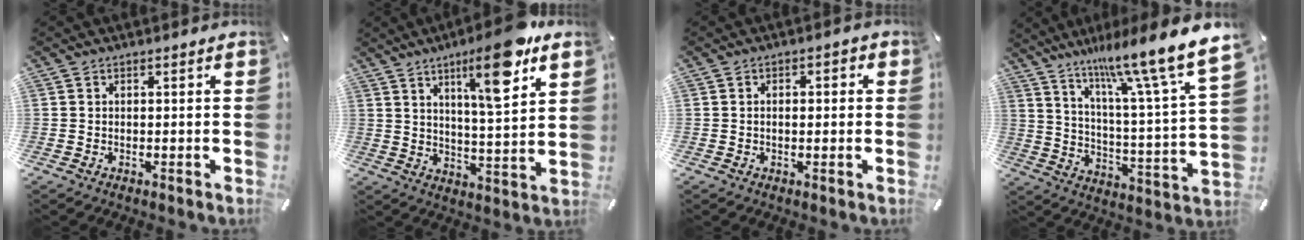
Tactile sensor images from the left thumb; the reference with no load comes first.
{"total": 13.9, "force": [8.4, 2.6, 10.8], "torque": [-0.169, -0.043, 0.131]}
{"total": 2.3, "force": [-0.4, 1.3, 1.8], "torque": [-0.027, 0.004, -0.011]}
{"total": 15.7, "force": [12.6, 1.3, 9.3], "torque": [-0.155, -0.101, 0.198]}